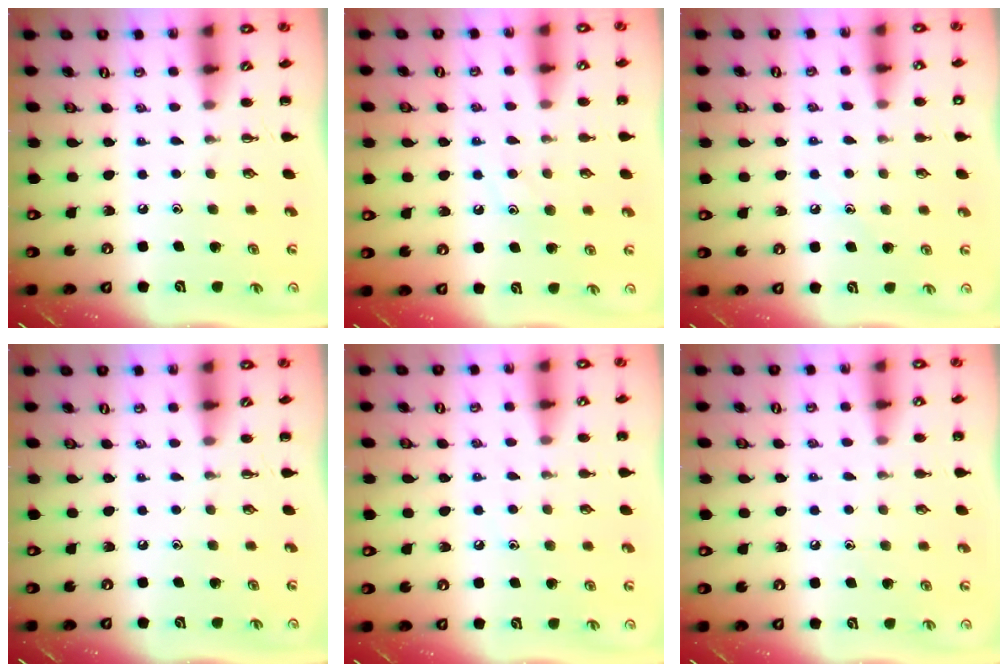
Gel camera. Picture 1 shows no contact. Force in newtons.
{"total": 8.9, "press": 8.9, "slide": 1.1}
{"total": 8.3, "press": 8.0, "slide": 2.4}
{"total": 0.0}
{"total": 5.9, "press": 5.7, "slide": 1.7}
{"total": 5.1, "press": 4.8, "slide": 1.7}